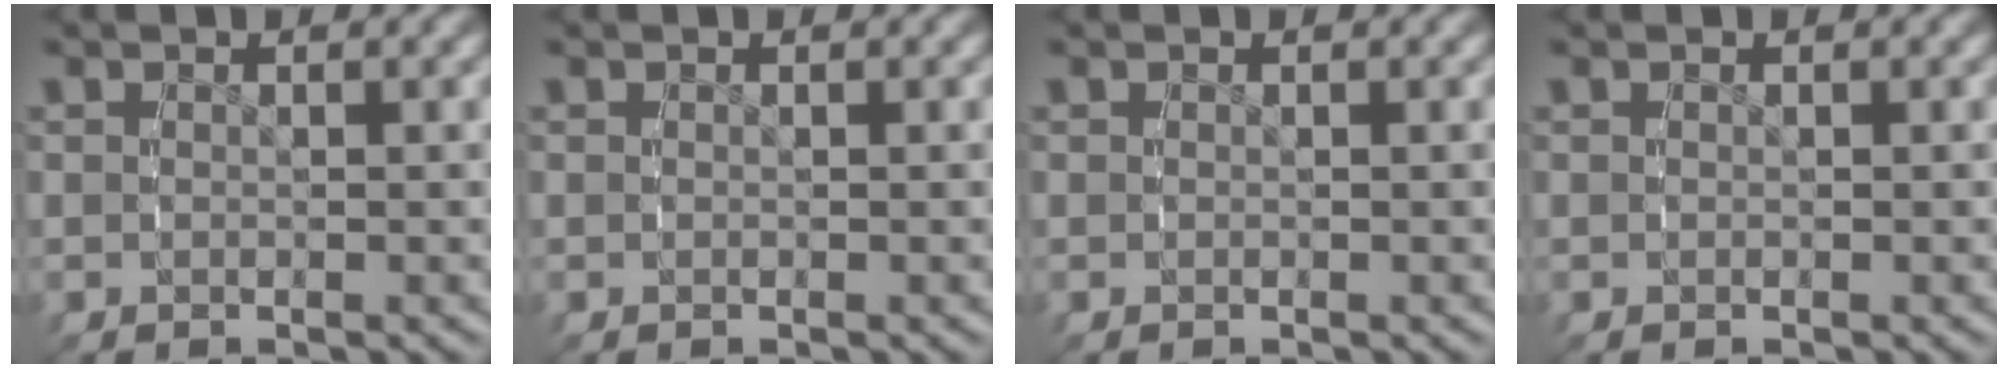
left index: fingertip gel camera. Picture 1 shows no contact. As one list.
[{"total": 0.0}, {"total": 0.0}, {"total": 0.0}]